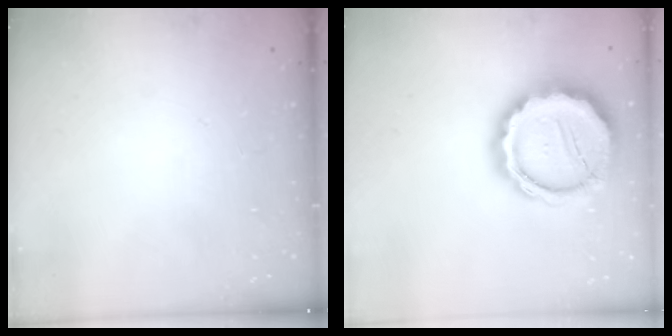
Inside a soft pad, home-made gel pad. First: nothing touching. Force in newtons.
{"total": 19.3, "press": 19.0, "slide": 3.3}